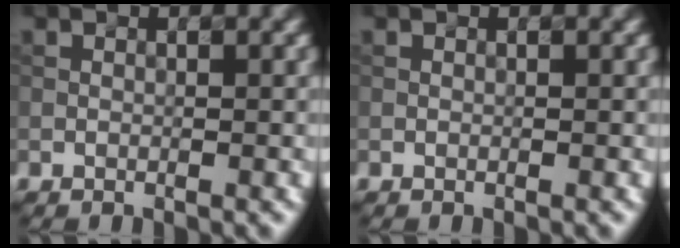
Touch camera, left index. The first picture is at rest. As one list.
[{"total": 0.0}]